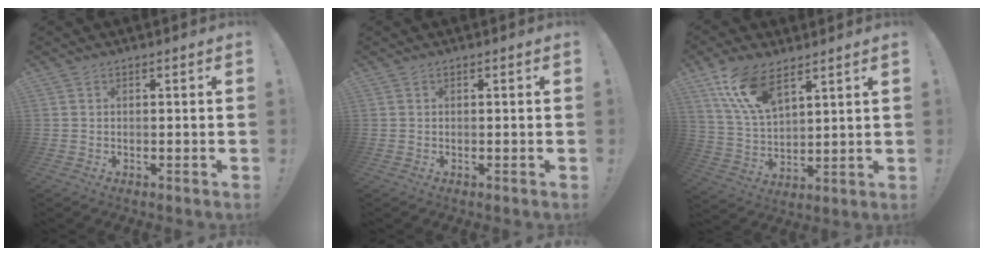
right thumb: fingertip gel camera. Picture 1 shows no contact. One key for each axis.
{"total": 0.0}
{"total": 13.4, "fx": 8.7, "fy": 5.9, "fz": 8.2, "tx": -0.171, "ty": -0.033, "tz": 0.164}